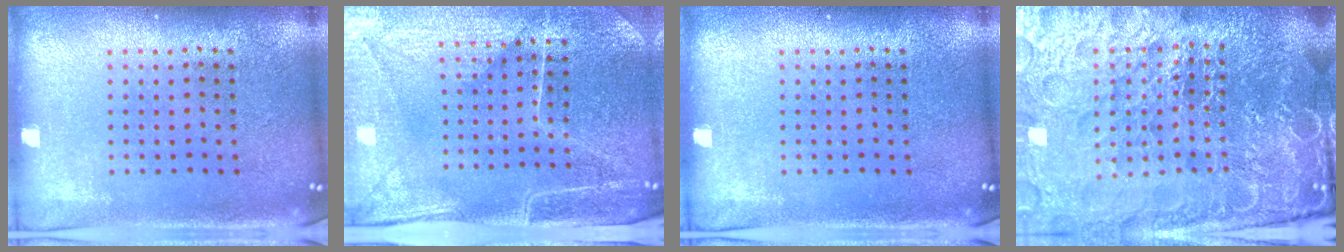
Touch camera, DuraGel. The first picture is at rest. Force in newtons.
{"total": 4.5, "press": 4.0, "slide": 2.1}
{"total": 0.0}
{"total": 6.8, "press": 6.1, "slide": 3.1}